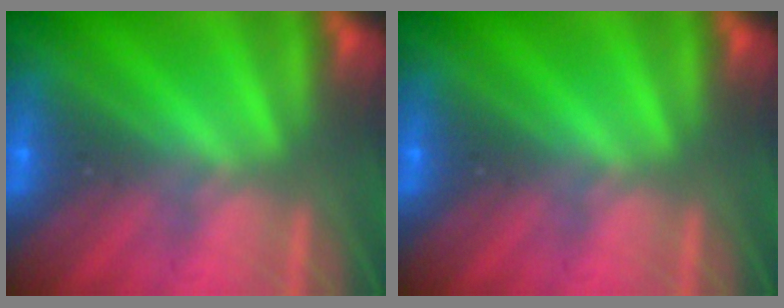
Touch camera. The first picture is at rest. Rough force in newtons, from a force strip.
{"total": 0.0}